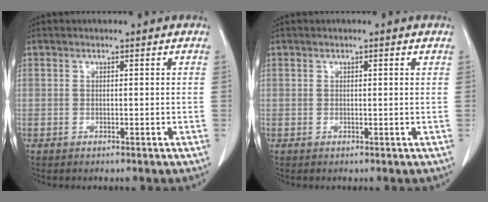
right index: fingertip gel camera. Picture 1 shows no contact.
{"total": 0.6, "force": [0.3, 0.1, 0.5], "torque": [-0.009, 0.001, 0.003]}